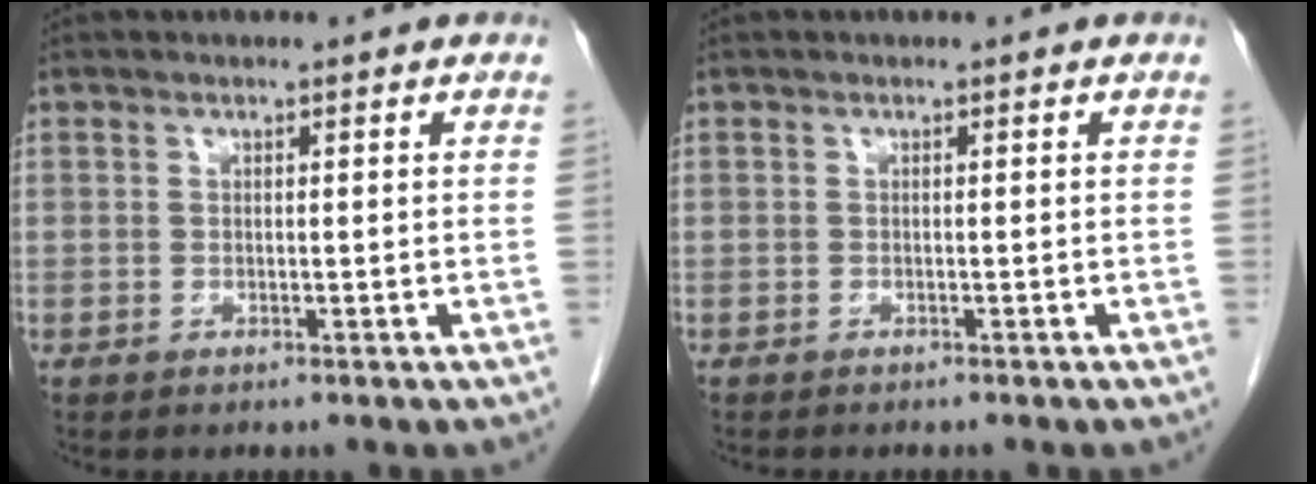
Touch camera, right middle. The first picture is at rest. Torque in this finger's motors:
{"motor_torque": [0.21, -0.14, -0.01, 0.00]}